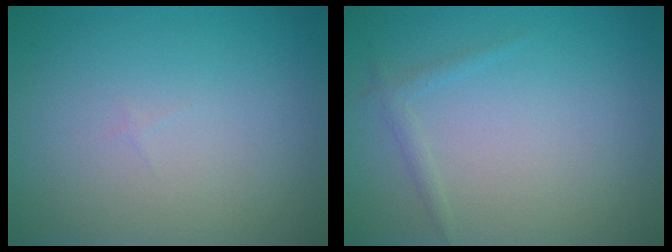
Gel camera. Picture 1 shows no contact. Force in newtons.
{"total": 0.9, "press": 0.9, "slide": 0.1}